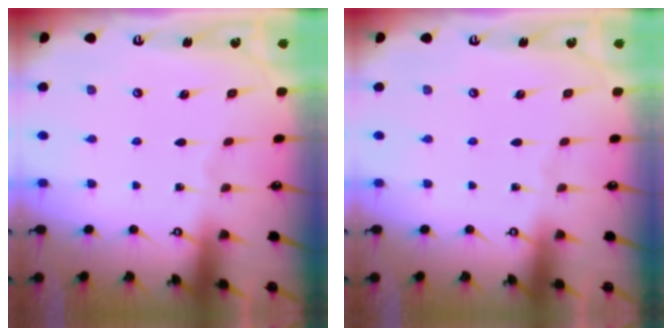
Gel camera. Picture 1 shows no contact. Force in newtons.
{"total": 0.0}